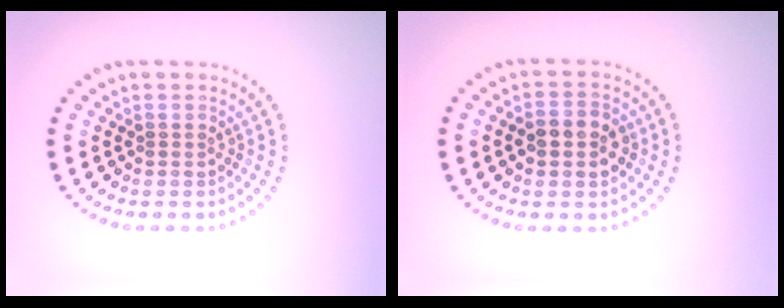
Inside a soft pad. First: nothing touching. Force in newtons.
{"total": 3.4, "press": 3.3, "slide": 0.2}